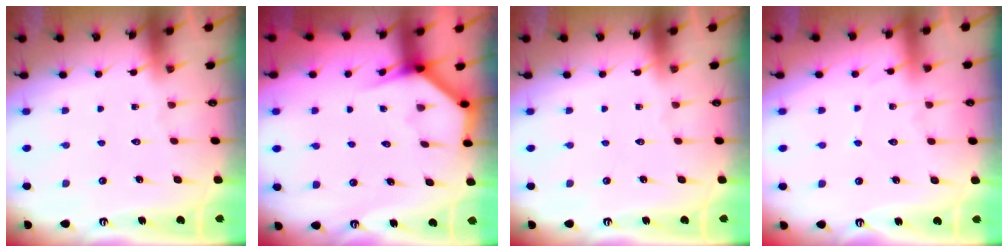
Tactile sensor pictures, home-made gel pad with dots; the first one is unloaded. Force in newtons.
{"total": 3.8, "press": 3.8, "slide": 0.2}
{"total": 0.0}
{"total": 2.9, "press": 2.8, "slide": 0.4}